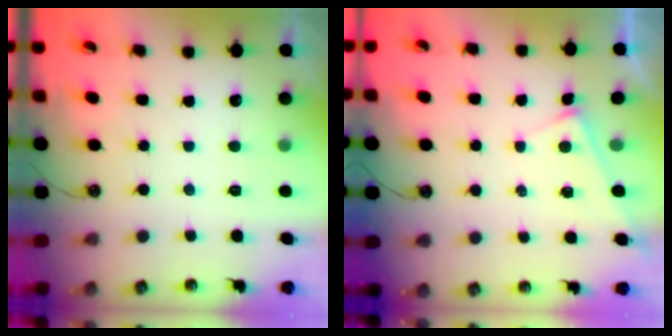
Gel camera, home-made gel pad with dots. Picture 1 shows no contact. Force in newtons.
{"total": 2.6, "press": 2.6, "slide": 0.2}